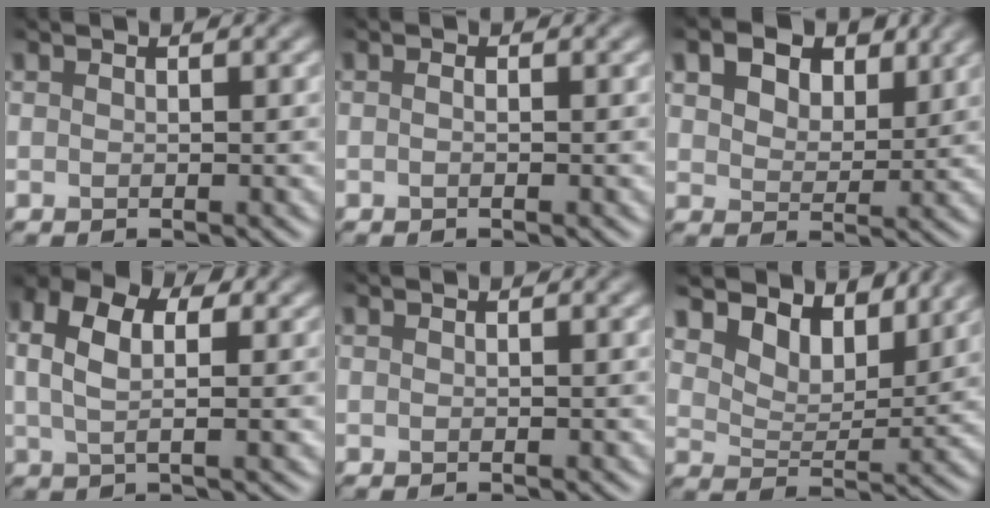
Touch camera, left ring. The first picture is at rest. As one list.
[{"total": 0.6, "force": [-0.1, 0.2, 0.5], "torque": [-0.008, -0.007, -0.005]}, {"total": 7.1, "force": [4.1, 4.0, 4.1], "torque": [-0.074, 0.013, 0.050]}, {"total": 5.8, "force": [1.7, 3.1, 4.6], "torque": [-0.091, 0.015, 0.016]}, {"total": 0.0}, {"total": 6.7, "force": [5.5, 2.9, 2.6], "torque": [-0.052, -0.005, 0.085]}]